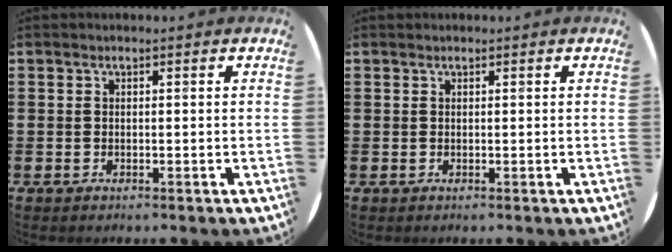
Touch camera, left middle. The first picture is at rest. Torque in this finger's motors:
{"motor_torque": [0.35, -0.29, -0.22, -0.01]}